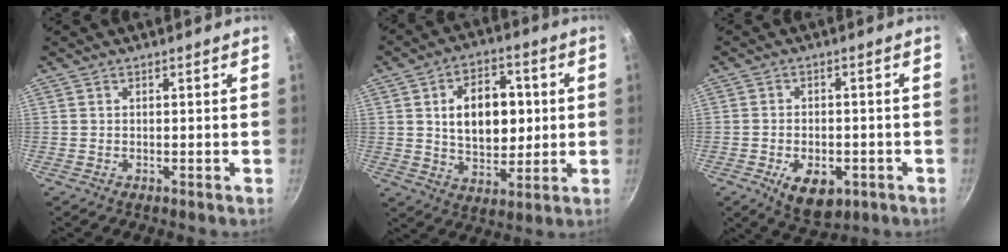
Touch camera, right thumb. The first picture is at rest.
{"total": 14.7, "force": [2.1, 9.7, 10.8], "torque": [-0.125, 0.000, 0.035]}
{"total": 8.8, "force": [-3.4, 5.1, 6.3], "torque": [-0.082, 0.006, -0.041]}